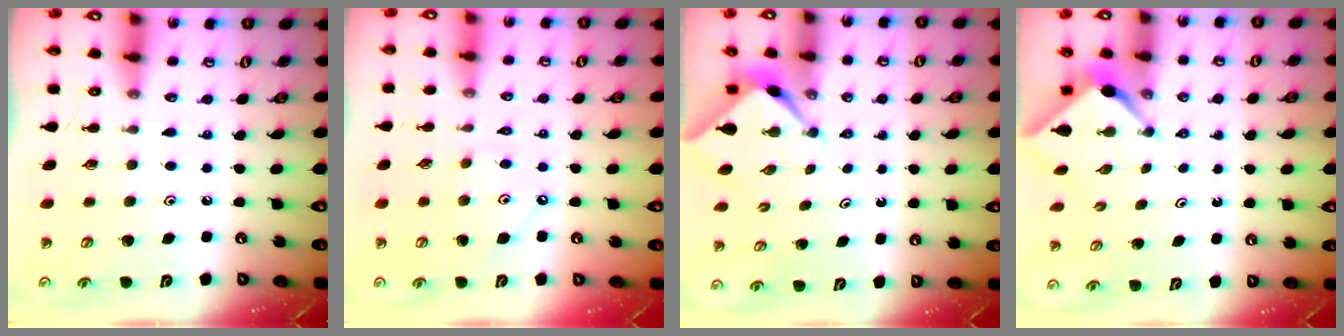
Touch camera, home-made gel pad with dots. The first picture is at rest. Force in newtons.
{"total": 3.8, "press": 3.8, "slide": 0.6}
{"total": 2.2, "press": 2.2, "slide": 0.2}
{"total": 2.5, "press": 2.5, "slide": 0.1}